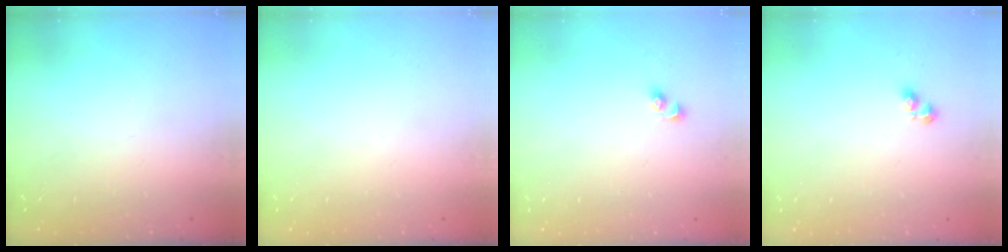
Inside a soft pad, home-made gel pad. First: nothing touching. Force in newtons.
{"total": 0.0}
{"total": 2.3, "press": 2.3, "slide": 0.2}
{"total": 3.2, "press": 3.1, "slide": 0.4}